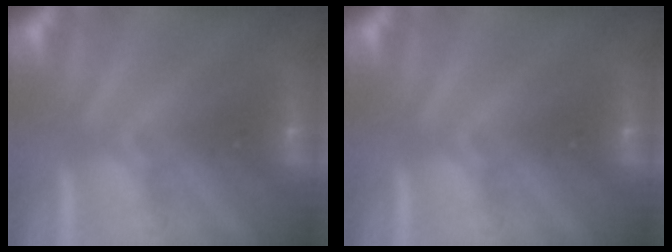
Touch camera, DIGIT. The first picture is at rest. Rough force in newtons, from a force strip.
{"total": 0.0}